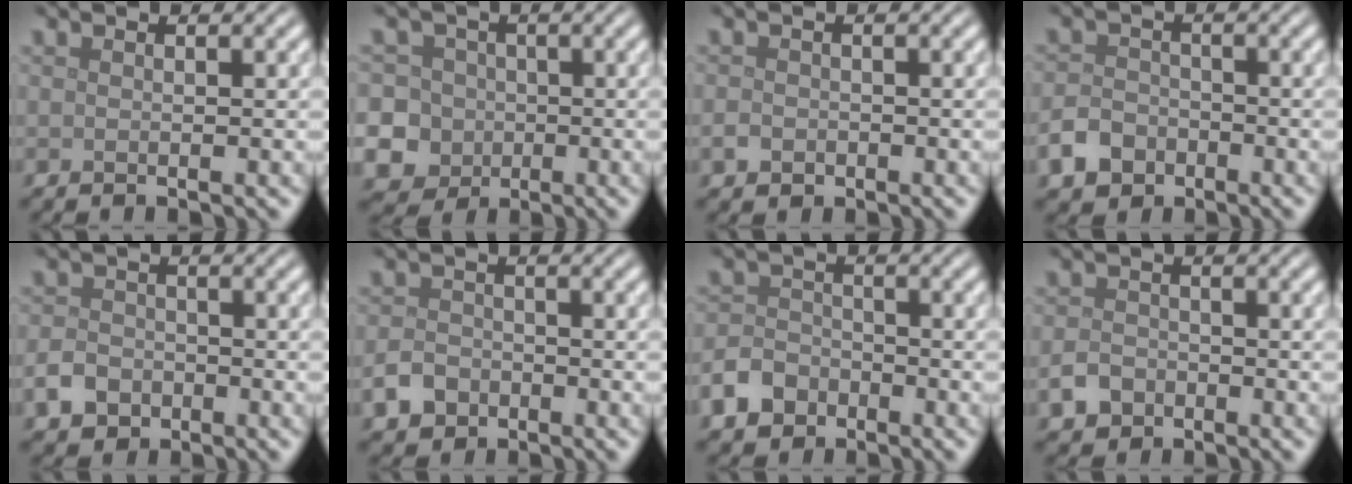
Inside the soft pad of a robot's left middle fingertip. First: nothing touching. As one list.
[{"total": 12.0, "force": [-2.7, 11.2, 3.2], "torque": [-0.096, -0.002, -0.072]}, {"total": 1.5, "force": [-0.7, 1.2, 0.6], "torque": [-0.008, -0.003, -0.016]}, {"total": 3.6, "force": [-2.1, 2.6, 1.3], "torque": [-0.025, -0.003, -0.043]}, {"total": 3.0, "force": [-1.6, 2.3, 1.2], "torque": [-0.024, -0.003, -0.033]}, {"total": 2.8, "force": [-1.5, 2.1, 1.0], "torque": [-0.019, -0.003, -0.032]}, {"total": 3.8, "force": [-2.4, 2.7, 1.2], "torque": [-0.023, -0.004, -0.050]}, {"total": 2.4, "force": [-1.3, 1.8, 0.9], "torque": [-0.016, -0.002, -0.027]}]